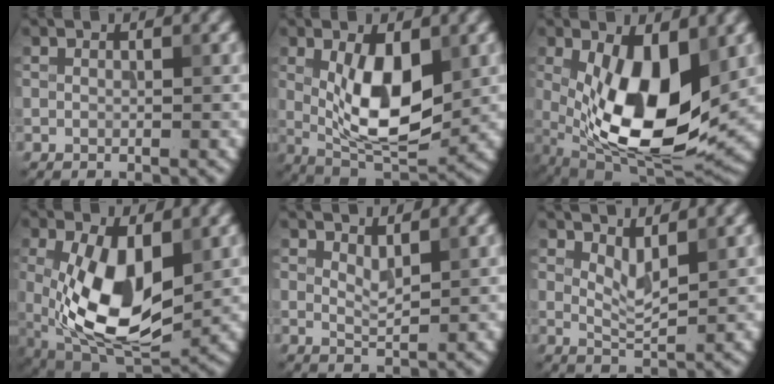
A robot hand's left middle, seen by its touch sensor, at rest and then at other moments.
{"total": 7.8, "force": [0.2, 3.4, 7.1], "torque": [-0.129, -0.015, 0.004]}
{"total": 11.8, "force": [-0.5, 5.5, 10.5], "torque": [-0.178, -0.028, -0.003]}
{"total": 10.6, "force": [-0.7, 5.4, 9.1], "torque": [-0.181, -0.019, -0.009]}
{"total": 0.8, "force": [0.5, 0.0, 0.6], "torque": [-0.014, -0.008, 0.007]}
{"total": 1.5, "force": [0.7, 0.3, 1.3], "torque": [-0.028, -0.013, 0.013]}